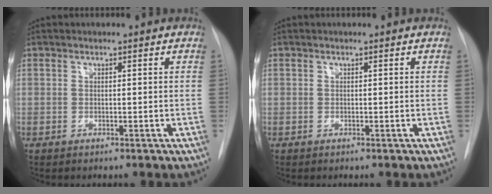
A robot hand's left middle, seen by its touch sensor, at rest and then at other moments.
{"total": 0.0}